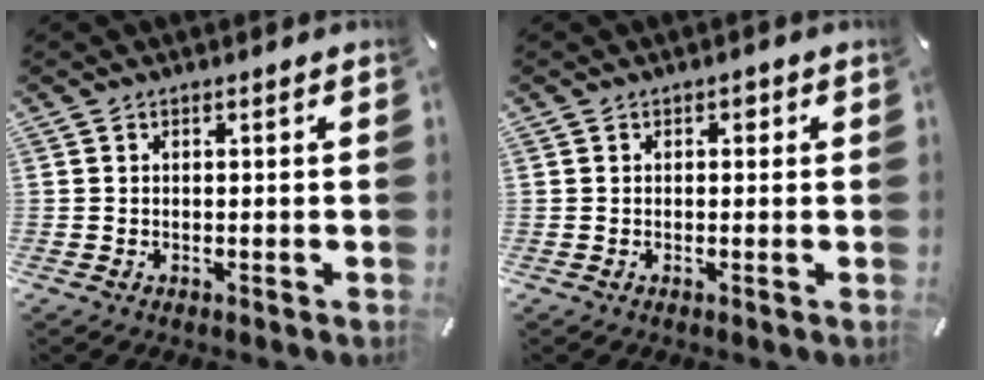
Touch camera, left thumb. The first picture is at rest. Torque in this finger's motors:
{"motor_torque": [0.02, 0.04, -0.01, -0.09, 0.03]}